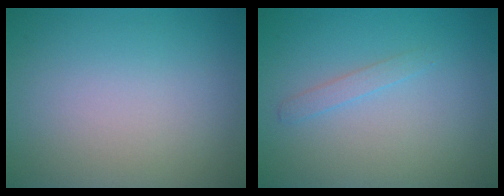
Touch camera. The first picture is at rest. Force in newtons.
{"total": 1.0, "press": 1.0, "slide": 0.1}